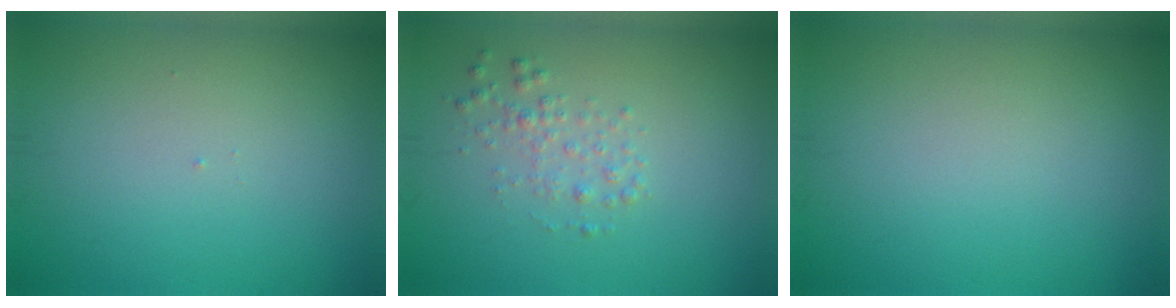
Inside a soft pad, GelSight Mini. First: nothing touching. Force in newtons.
{"total": 1.6, "press": 1.6, "slide": 0.0}
{"total": 0.0}